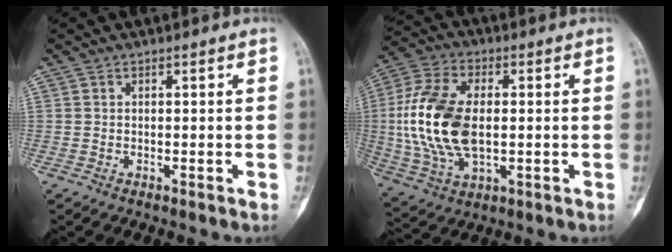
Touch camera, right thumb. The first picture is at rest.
{"total": 17.9, "force": [0.2, 10.1, 14.8], "torque": [-0.312, 0.002, 0.007]}